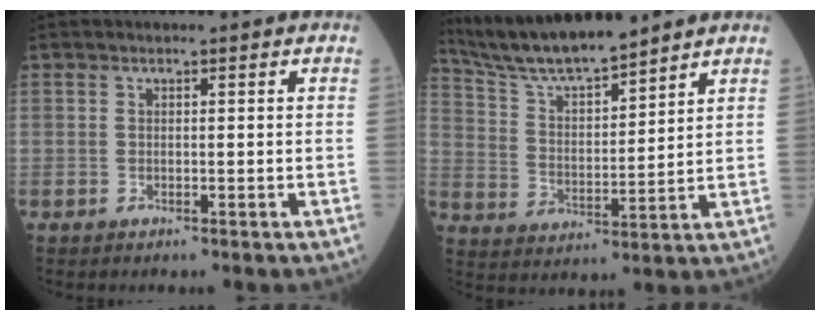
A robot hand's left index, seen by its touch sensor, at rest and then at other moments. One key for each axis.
{"total": 12.4, "fx": 11.3, "fy": 0.9, "fz": 4.9, "tx": -0.101, "ty": 0.012, "tz": 0.213}